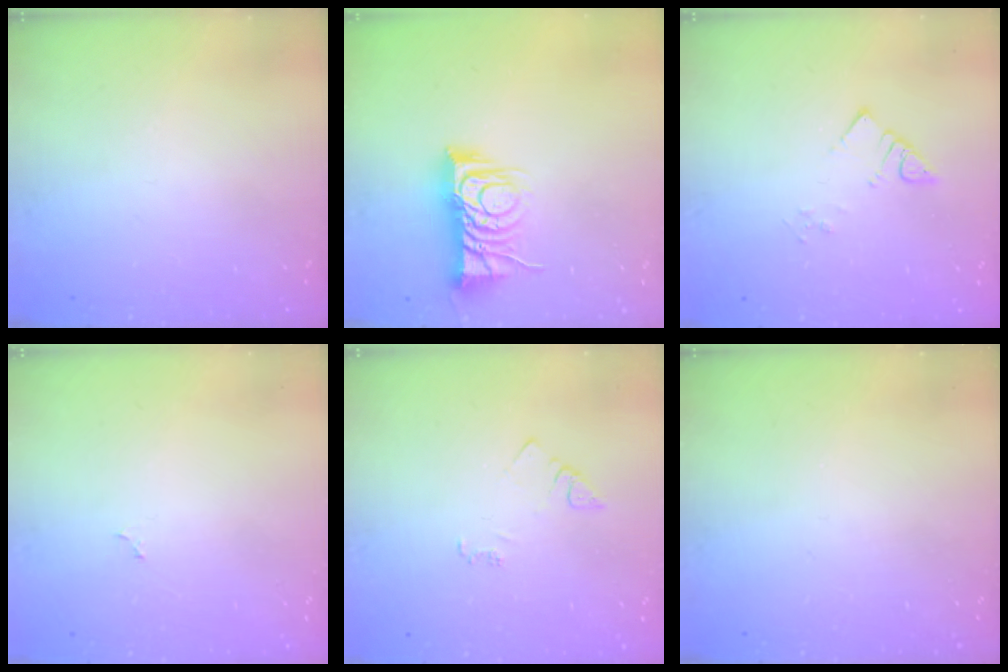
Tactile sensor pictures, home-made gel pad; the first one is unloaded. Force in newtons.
{"total": 9.7, "press": 9.7, "slide": 0.6}
{"total": 3.3, "press": 3.3, "slide": 0.1}
{"total": 2.3, "press": 2.3, "slide": 0.2}
{"total": 3.8, "press": 3.7, "slide": 0.5}
{"total": 0.0}